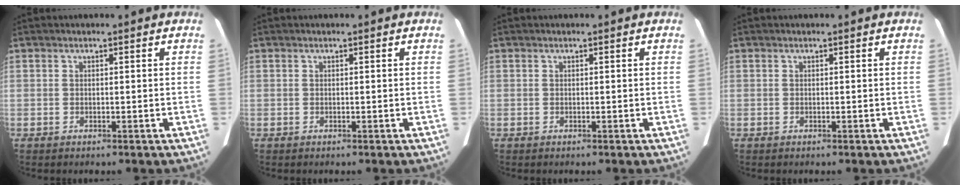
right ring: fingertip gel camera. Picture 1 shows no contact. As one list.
[{"total": 0.0}, {"total": 0.0}, {"total": 0.0}]